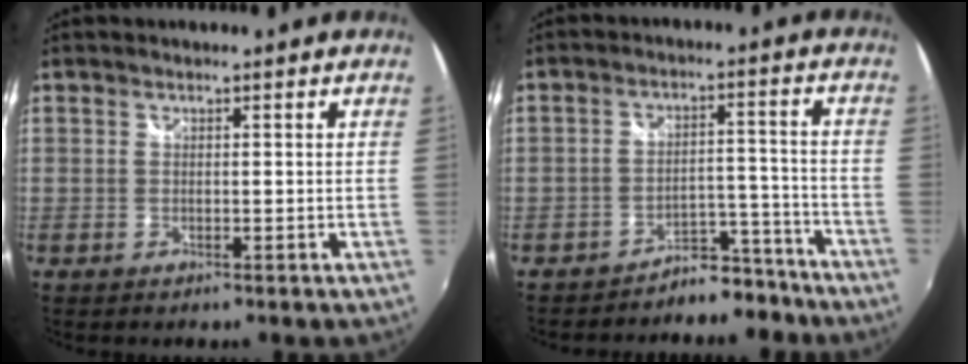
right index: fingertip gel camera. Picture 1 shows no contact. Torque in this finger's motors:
{"motor_torque": [-0.77, -0.20, -0.51, -0.21]}